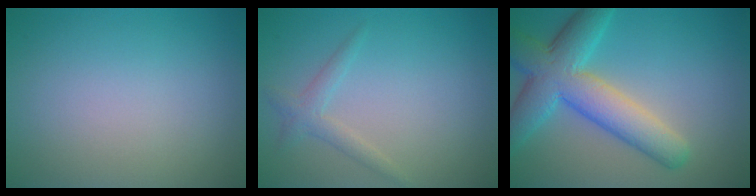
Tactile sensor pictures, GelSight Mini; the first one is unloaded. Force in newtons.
{"total": 1.7, "press": 1.7, "slide": 0.1}
{"total": 7.7, "press": 7.7, "slide": 0.3}